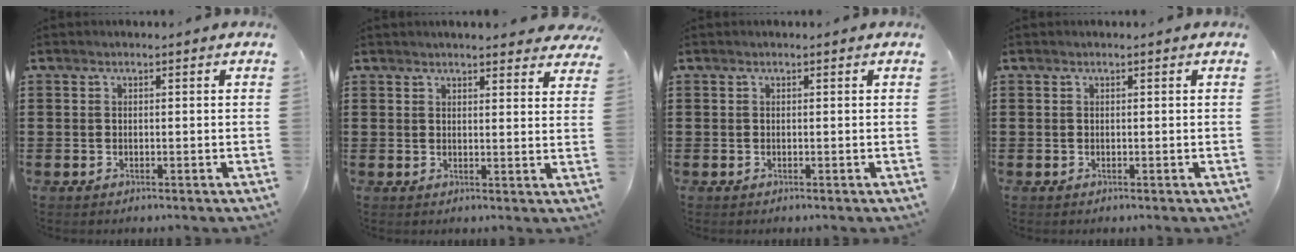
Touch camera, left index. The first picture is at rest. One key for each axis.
{"total": 3.2, "fx": 3.1, "fy": -0.1, "fz": 0.8, "tx": -0.018, "ty": -0.009, "tz": 0.057}
{"total": 0.0}
{"total": 0.0}